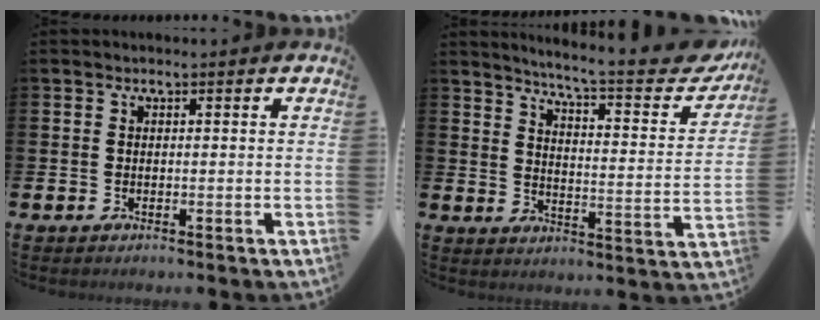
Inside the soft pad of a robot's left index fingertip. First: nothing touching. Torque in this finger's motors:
{"motor_torque": [0.42, -0.61, 0.48, 0.06]}